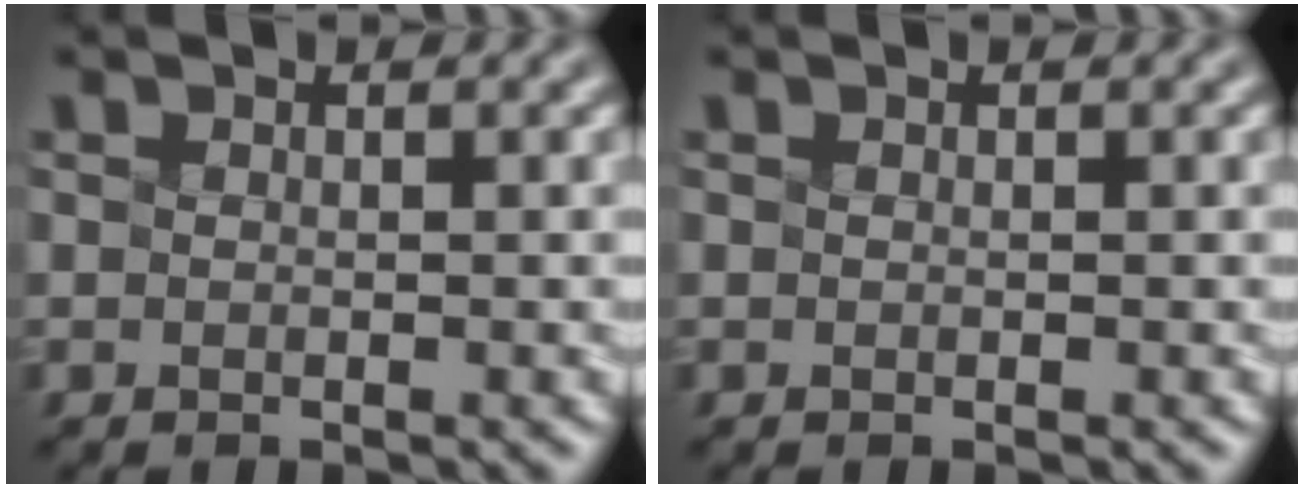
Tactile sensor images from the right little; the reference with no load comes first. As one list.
[{"total": 0.0}]